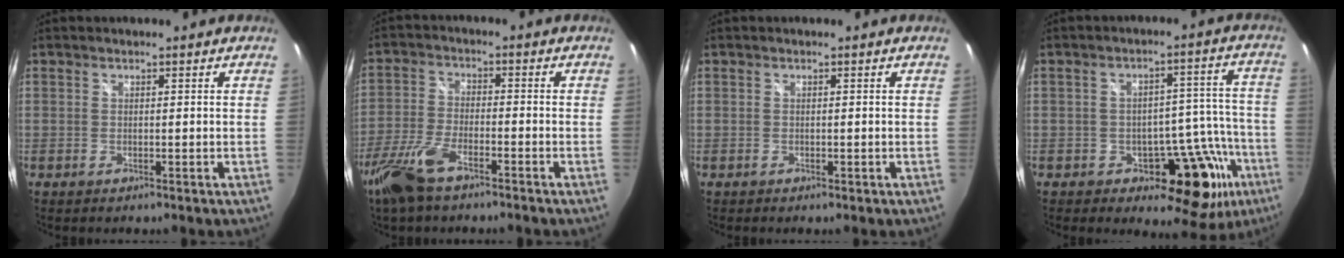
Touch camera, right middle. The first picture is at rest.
{"total": 9.7, "force": [-6.5, 3.1, 6.4], "torque": [-0.158, -0.013, -0.131]}
{"total": 0.0}
{"total": 13.5, "force": [-6.8, 8.5, 8.0], "torque": [-0.087, 0.027, -0.072]}